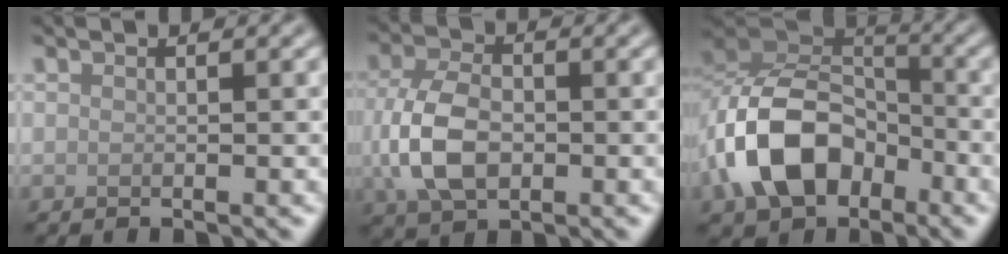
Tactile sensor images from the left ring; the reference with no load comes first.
{"total": 6.1, "force": [-0.7, 4.0, 4.5], "torque": [-0.106, -0.004, -0.016]}
{"total": 9.3, "force": [-3.9, 6.3, 5.8], "torque": [-0.108, 0.010, -0.085]}